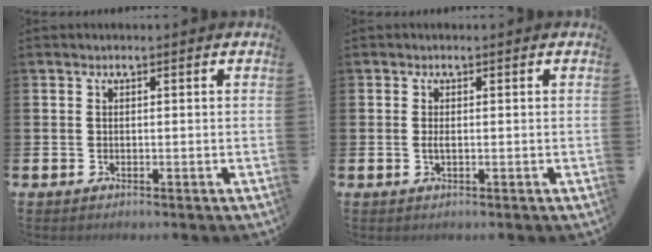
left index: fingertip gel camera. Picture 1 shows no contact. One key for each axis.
{"total": 0.9, "fx": -0.1, "fy": 0.3, "fz": 0.9, "tx": -0.017, "ty": 0.002, "tz": -0.004}